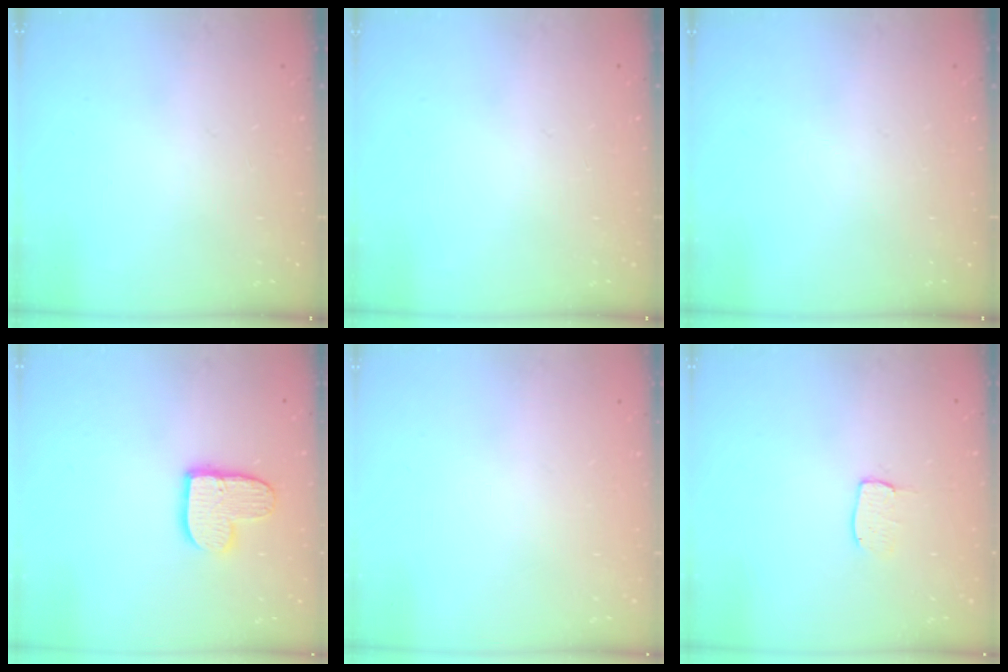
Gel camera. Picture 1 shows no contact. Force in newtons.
{"total": 0.0}
{"total": 0.0}
{"total": 10.7, "press": 10.7, "slide": 0.8}
{"total": 0.0}
{"total": 4.5, "press": 4.5, "slide": 0.3}